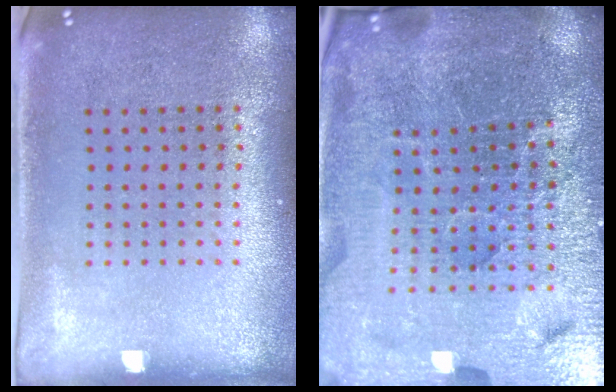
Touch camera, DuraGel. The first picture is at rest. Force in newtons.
{"total": 5.8, "press": 5.3, "slide": 2.4}